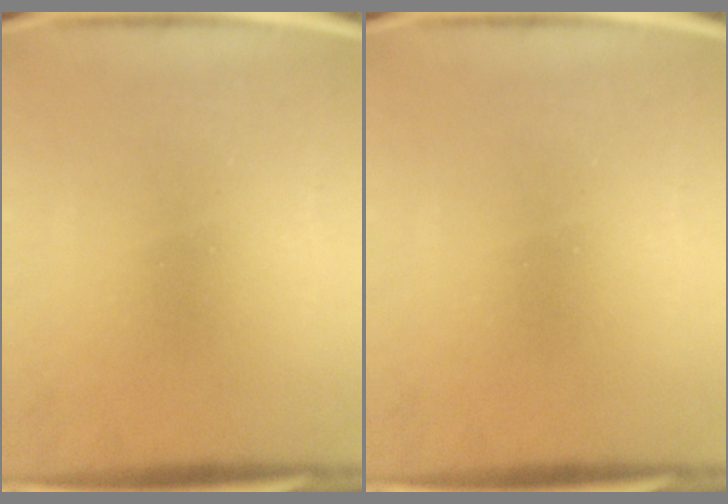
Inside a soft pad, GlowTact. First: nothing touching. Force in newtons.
{"total": 0.0}